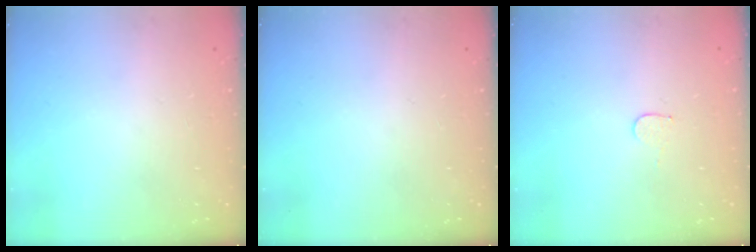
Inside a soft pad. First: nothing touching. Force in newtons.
{"total": 0.0}
{"total": 3.4, "press": 3.4, "slide": 0.2}